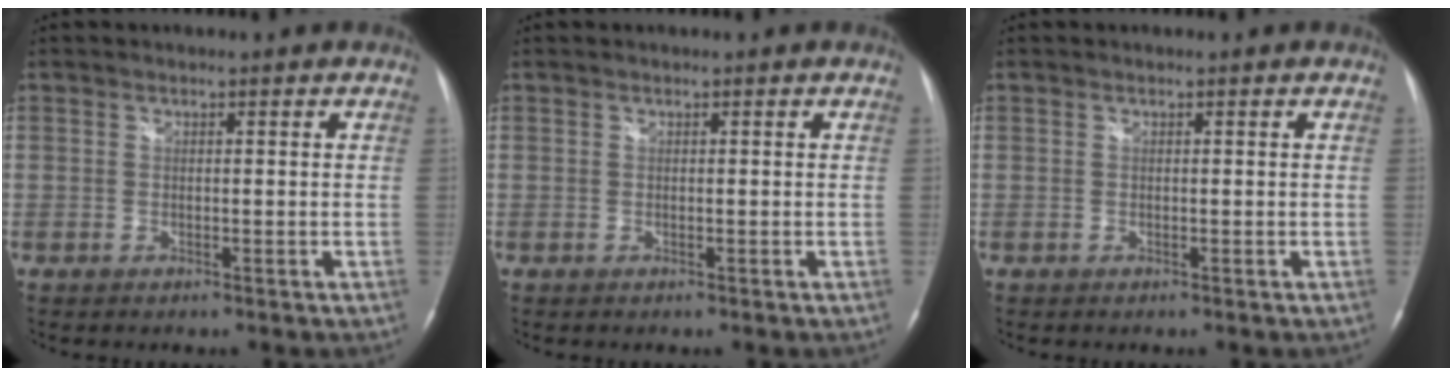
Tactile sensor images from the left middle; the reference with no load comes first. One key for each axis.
{"total": 0.0}
{"total": 0.0}